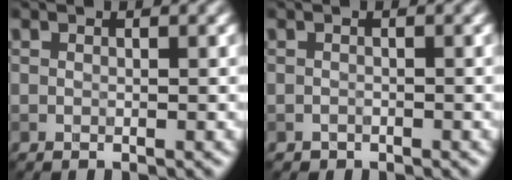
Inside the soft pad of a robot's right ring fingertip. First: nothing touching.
{"total": 0.6, "force": [-0.4, 0.3, -0.3], "torque": [0.010, 0.000, -0.007]}